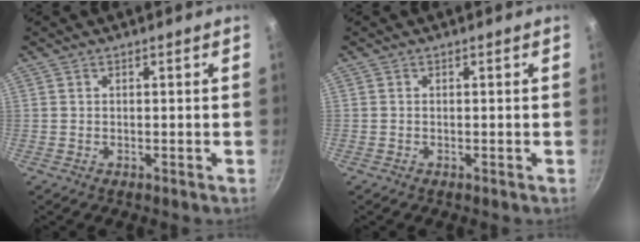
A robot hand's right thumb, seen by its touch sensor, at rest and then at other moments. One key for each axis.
{"total": 0.0}